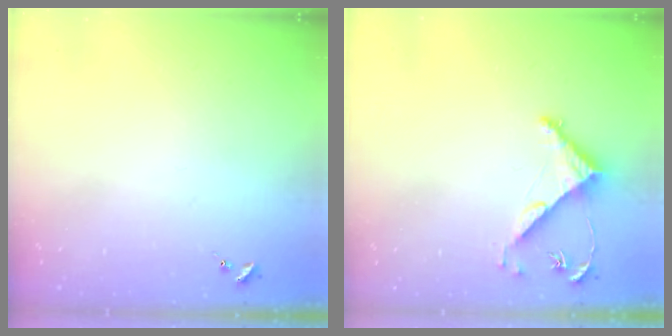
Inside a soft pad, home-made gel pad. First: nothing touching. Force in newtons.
{"total": 4.8, "press": 4.8, "slide": 0.3}